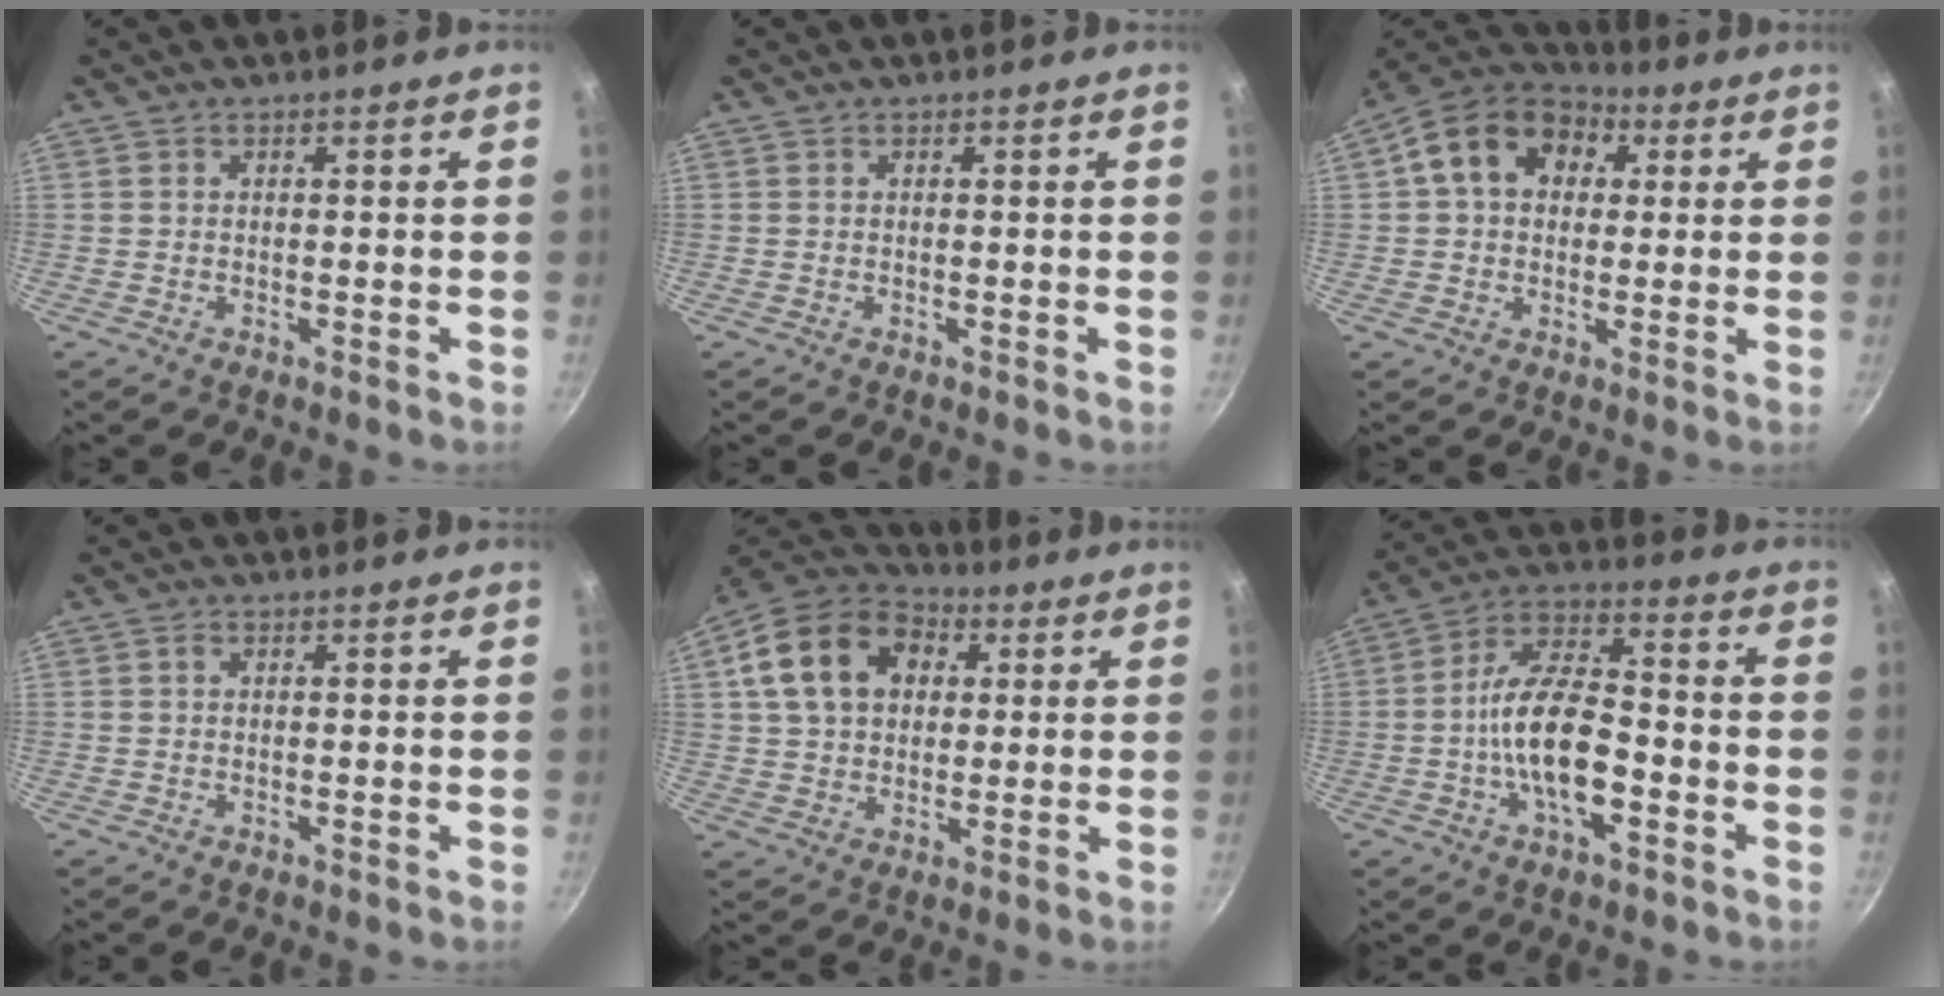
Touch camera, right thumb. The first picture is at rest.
{"total": 0.0}
{"total": 14.9, "force": [3.9, 11.4, 8.7], "torque": [-0.125, 0.026, 0.045]}
{"total": 0.9, "force": [0.3, 0.7, 0.6], "torque": [-0.009, 0.005, 0.003]}
{"total": 17.6, "force": [4.9, 13.0, 10.9], "torque": [-0.177, 0.022, 0.071]}
{"total": 14.2, "force": [-3.7, 6.6, 12.0], "torque": [-0.202, 0.040, -0.078]}